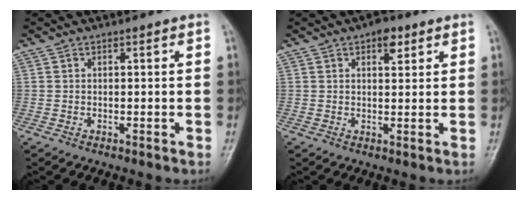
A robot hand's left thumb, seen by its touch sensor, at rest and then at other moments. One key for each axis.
{"total": 3.6, "fx": 2.0, "fy": 1.8, "fz": 2.4, "tx": -0.020, "ty": -0.005, "tz": 0.026}